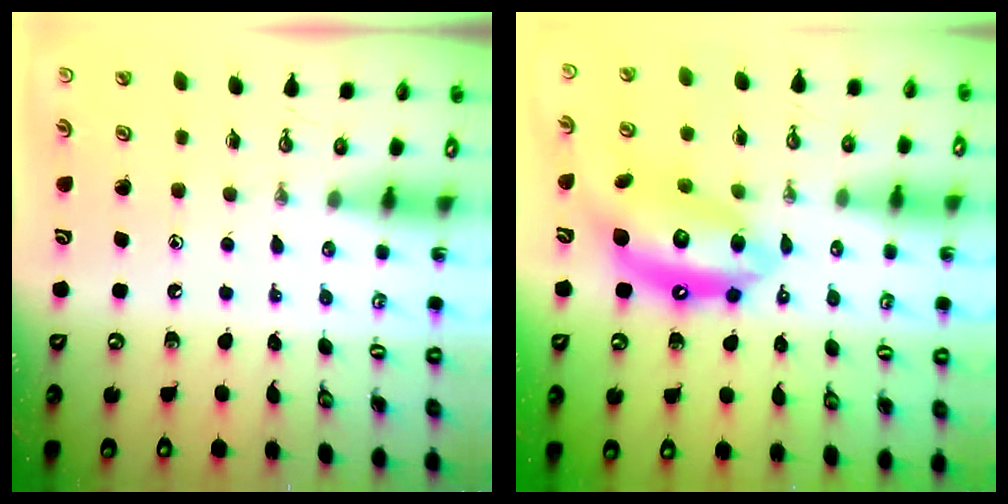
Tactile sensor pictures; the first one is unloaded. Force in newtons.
{"total": 15.9, "press": 15.8, "slide": 1.6}